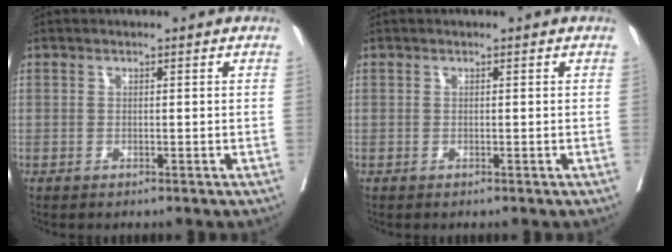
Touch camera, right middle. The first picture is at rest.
{"total": 0.0}